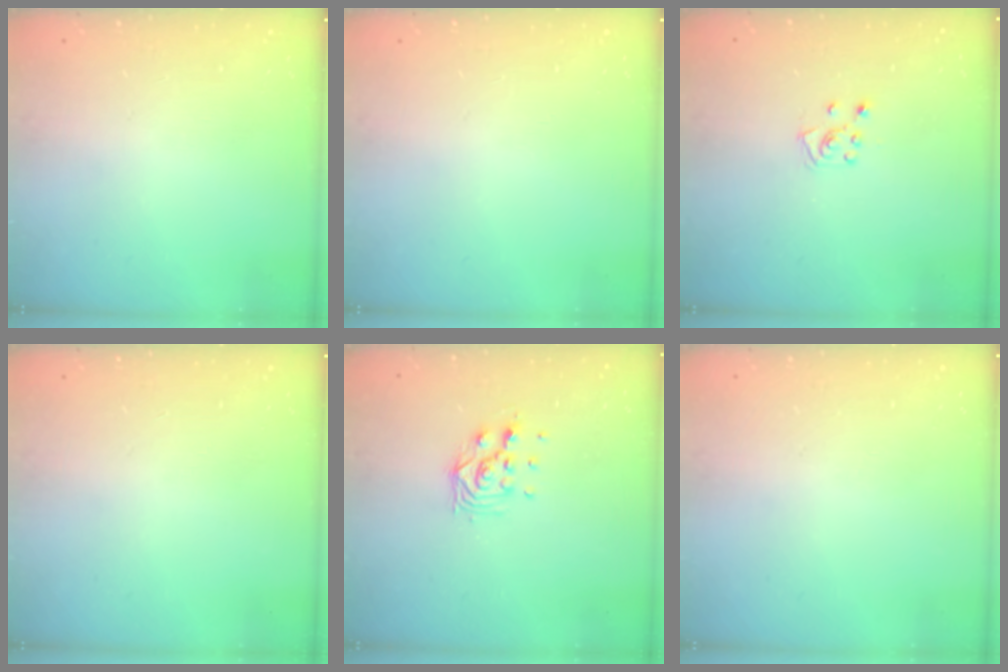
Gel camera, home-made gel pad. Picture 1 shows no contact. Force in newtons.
{"total": 0.0}
{"total": 6.2, "press": 6.1, "slide": 0.6}
{"total": 0.0}
{"total": 8.8, "press": 8.8, "slide": 0.7}
{"total": 0.0}